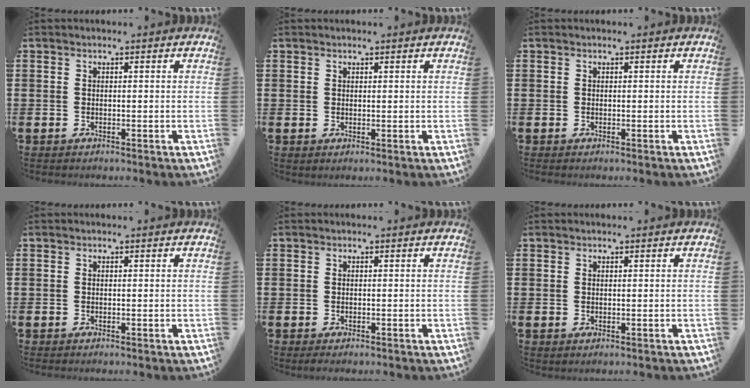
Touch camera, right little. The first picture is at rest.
{"total": 0.5, "force": [0.5, -0.1, 0.2], "torque": [0.006, 0.000, 0.009]}
{"total": 0.0}
{"total": 0.0}
{"total": 0.7, "force": [-0.6, 0.2, 0.3], "torque": [-0.007, -0.001, -0.012]}
{"total": 0.0}